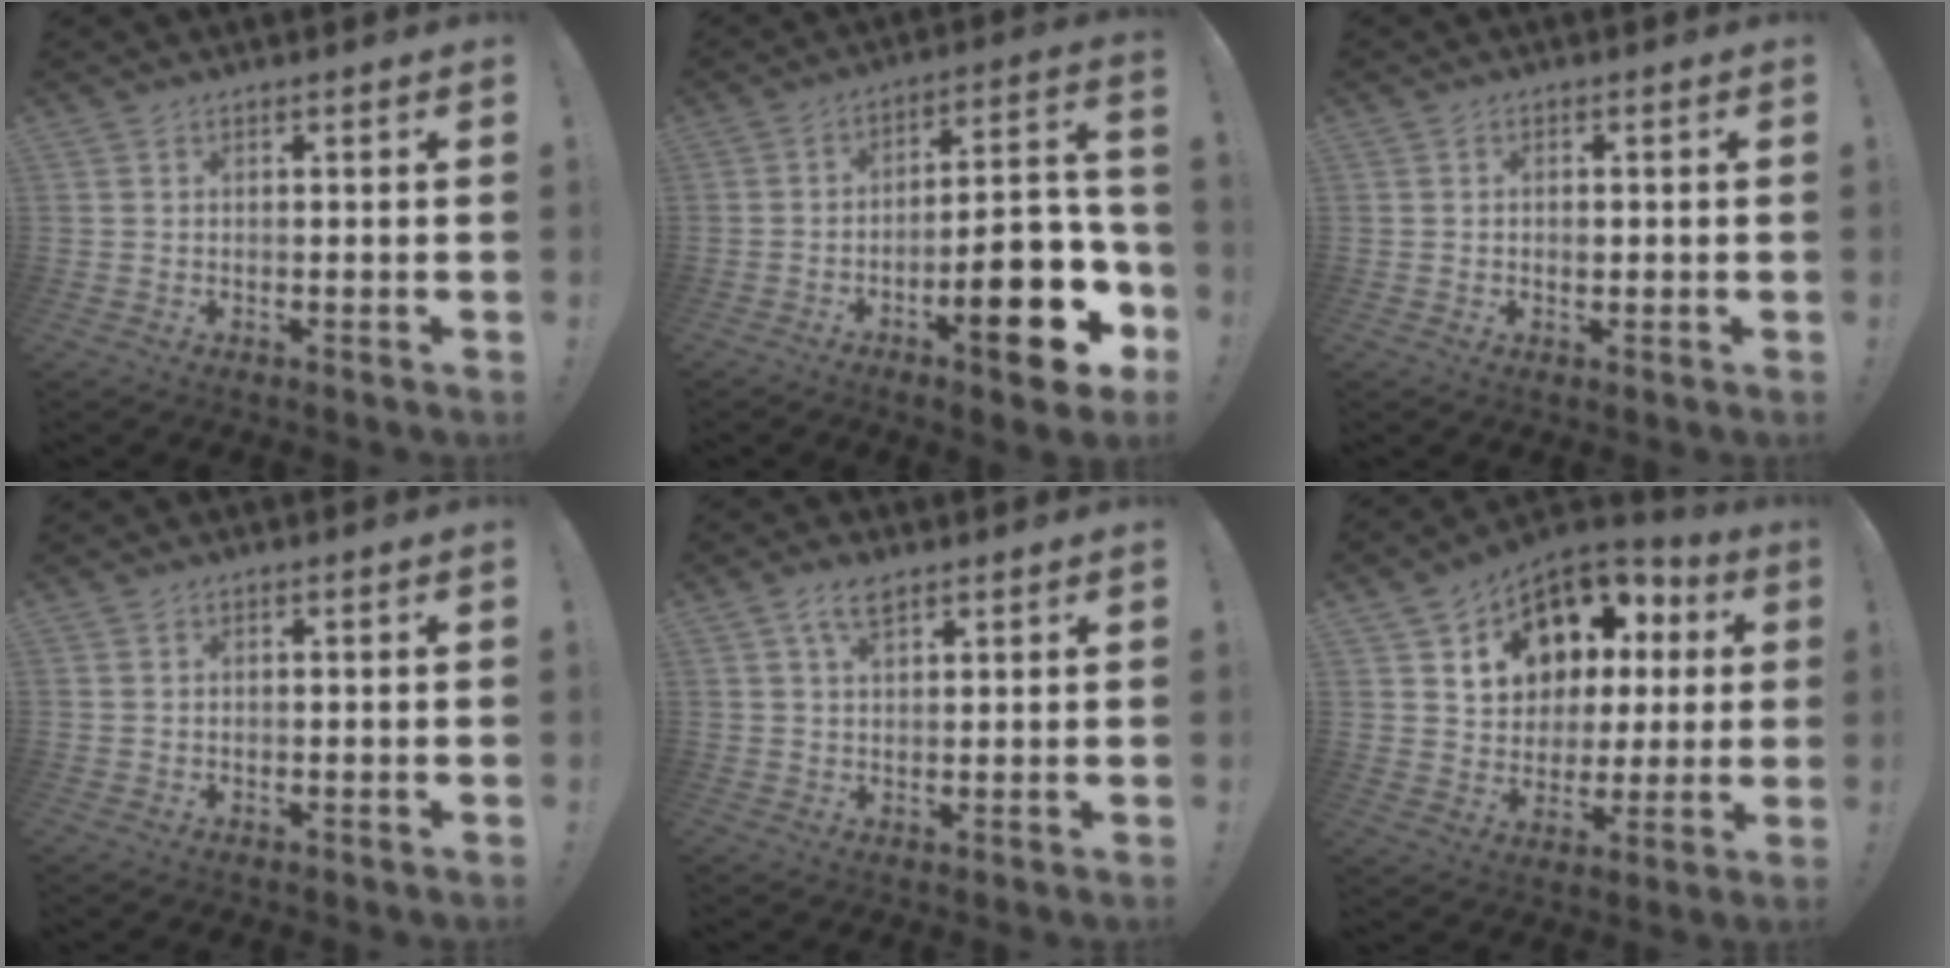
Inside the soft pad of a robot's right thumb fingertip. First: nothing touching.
{"total": 18.7, "force": [-8.2, 5.7, 15.8], "torque": [-0.195, 0.046, -0.124]}
{"total": 1.3, "force": [-0.3, 0.9, 0.9], "torque": [-0.002, -0.003, -0.007]}
{"total": 0.0}
{"total": 4.9, "force": [2.8, 2.5, 3.2], "torque": [-0.057, -0.005, 0.050]}
{"total": 13.4, "force": [6.3, 10.7, 5.1], "torque": [-0.070, -0.045, 0.137]}